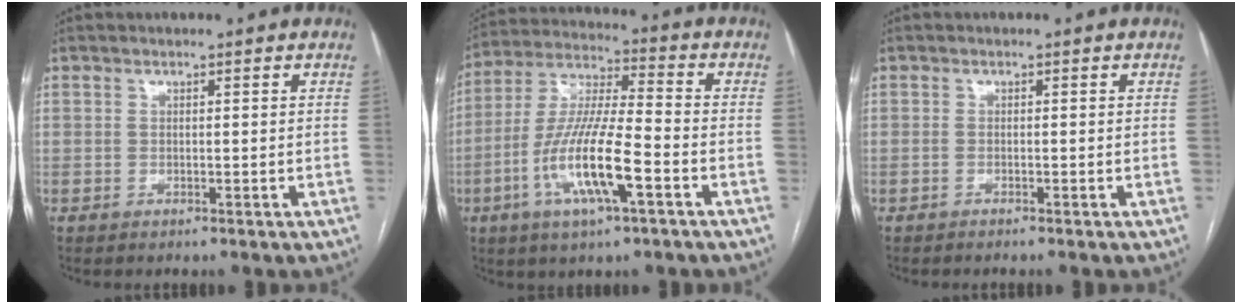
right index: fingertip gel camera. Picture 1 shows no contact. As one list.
[{"total": 14.4, "force": [-5.2, 2.0, 13.3], "torque": [-0.270, -0.006, -0.096]}, {"total": 0.6, "force": [-0.6, -0.1, 0.2], "torque": [-0.005, 0.000, -0.011]}]